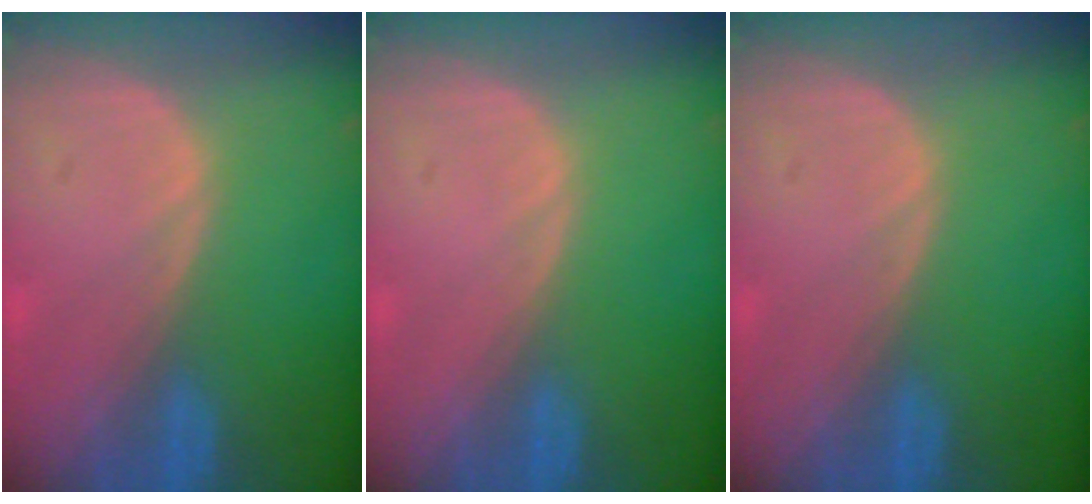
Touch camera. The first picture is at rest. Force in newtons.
{"total": 0.0}
{"total": 0.0}